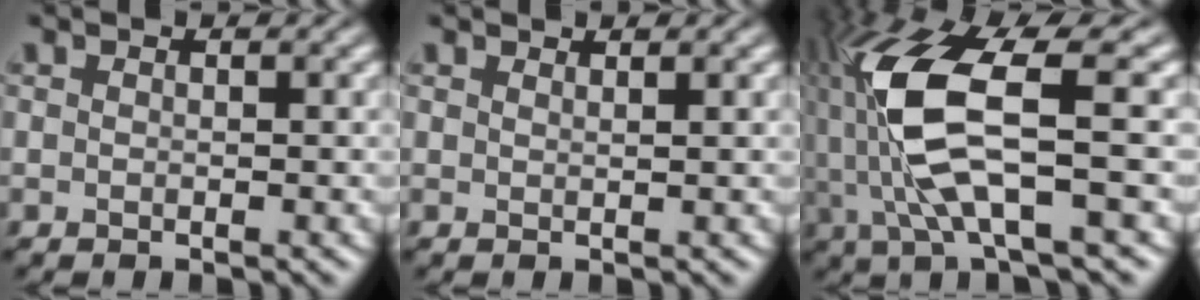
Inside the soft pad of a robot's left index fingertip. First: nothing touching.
{"total": 1.1, "force": [1.0, 0.2, 0.2], "torque": [0.010, 0.006, 0.006]}
{"total": 10.0, "force": [0.2, 3.2, 9.4], "torque": [-0.220, 0.003, 0.021]}